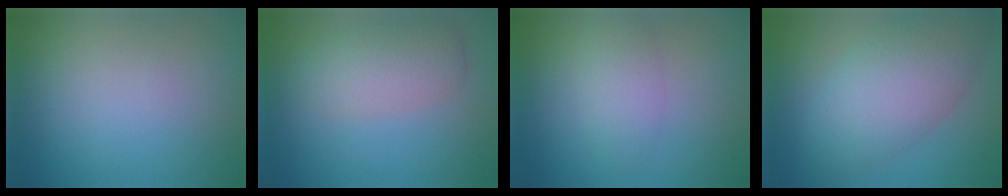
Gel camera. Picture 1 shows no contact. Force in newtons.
{"total": 4.0, "press": 4.0, "slide": 0.1}
{"total": 2.7, "press": 2.7, "slide": 0.1}
{"total": 7.9, "press": 7.9, "slide": 0.2}